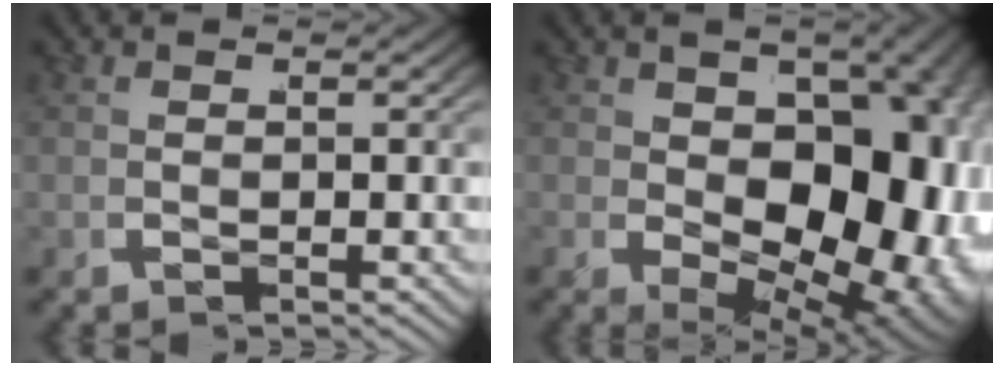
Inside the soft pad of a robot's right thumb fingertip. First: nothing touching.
{"total": 16.7, "force": [-1.1, 10.5, 13.0], "torque": [-0.216, -0.073, 0.023]}